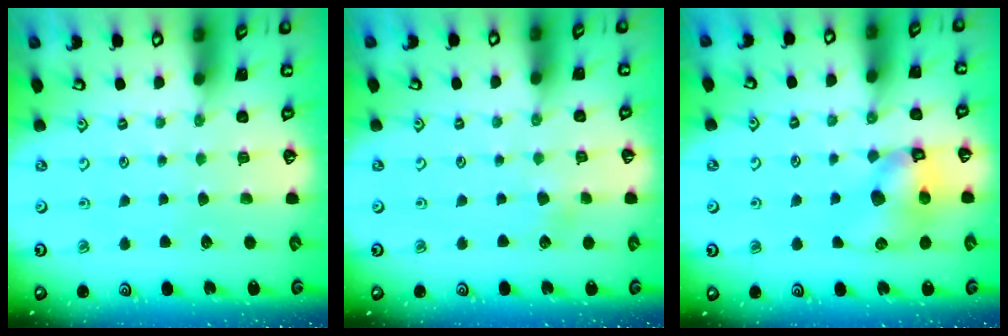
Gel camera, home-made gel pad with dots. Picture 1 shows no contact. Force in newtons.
{"total": 2.9, "press": 2.8, "slide": 0.3}
{"total": 10.5, "press": 10.4, "slide": 1.6}